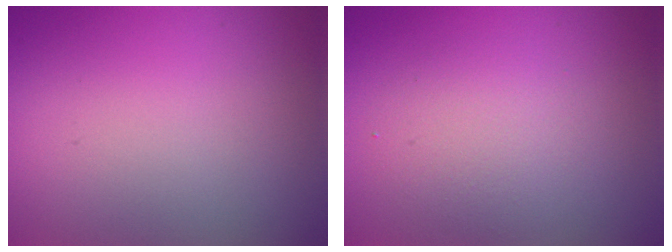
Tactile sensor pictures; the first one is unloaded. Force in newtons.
{"total": 3.0, "press": 3.0, "slide": 0.2}